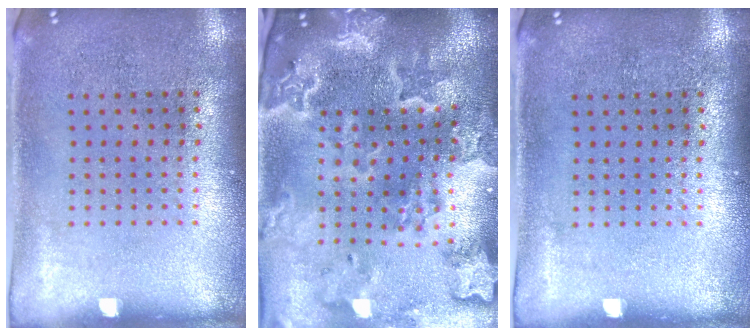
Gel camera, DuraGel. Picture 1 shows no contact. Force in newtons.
{"total": 4.7, "press": 3.8, "slide": 2.7}
{"total": 0.0}